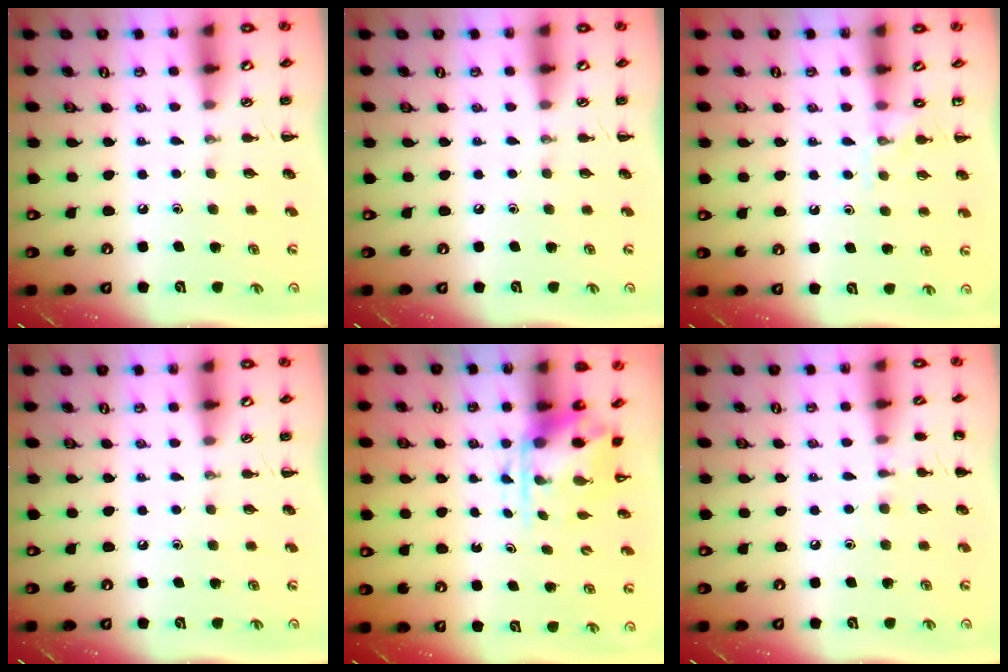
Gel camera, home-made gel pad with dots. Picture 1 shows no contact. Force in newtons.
{"total": 0.0}
{"total": 6.9, "press": 6.6, "slide": 1.8}
{"total": 0.0}
{"total": 3.9, "press": 3.8, "slide": 0.9}
{"total": 4.8, "press": 4.5, "slide": 1.5}